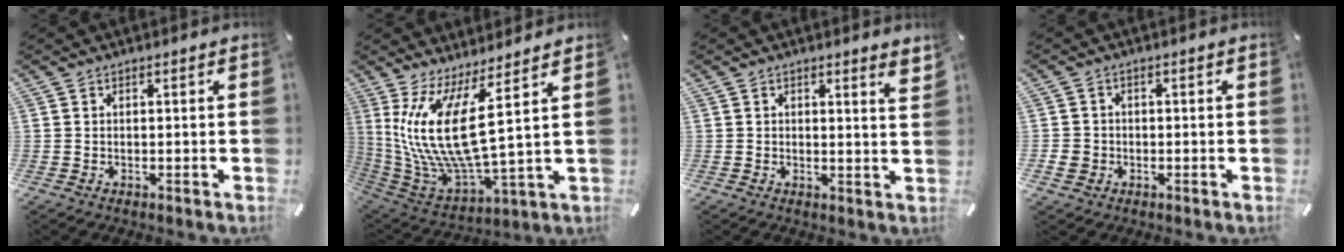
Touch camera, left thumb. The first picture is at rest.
{"total": 16.6, "force": [4.9, 4.8, 15.1], "torque": [-0.341, -0.038, 0.078]}
{"total": 2.4, "force": [1.4, 0.3, 1.9], "torque": [-0.025, -0.006, 0.021]}
{"total": 3.4, "force": [-1.0, 3.1, 0.9], "torque": [-0.014, 0.004, -0.018]}